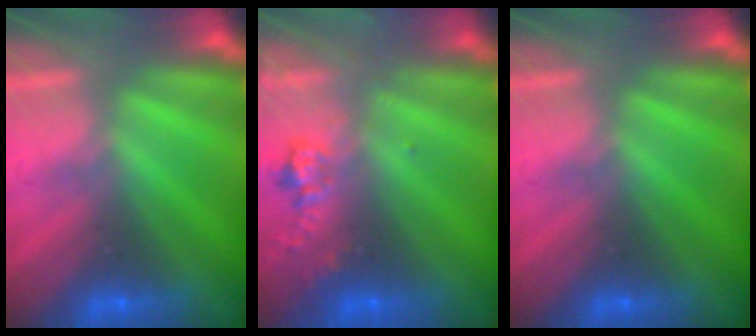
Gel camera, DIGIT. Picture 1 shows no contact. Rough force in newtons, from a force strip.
{"total": 2.4}
{"total": 0.0}